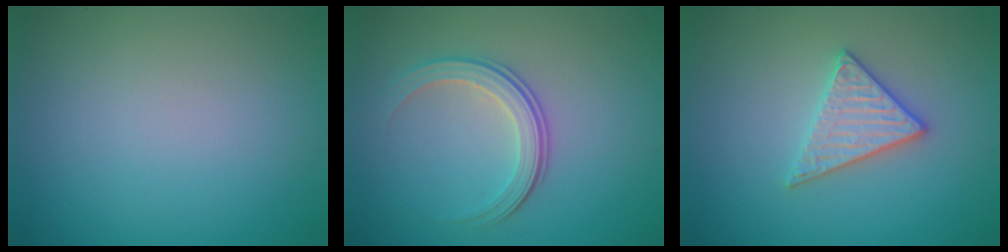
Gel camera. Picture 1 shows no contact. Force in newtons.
{"total": 3.0, "press": 2.6, "slide": 1.5}
{"total": 3.2, "press": 3.0, "slide": 1.0}